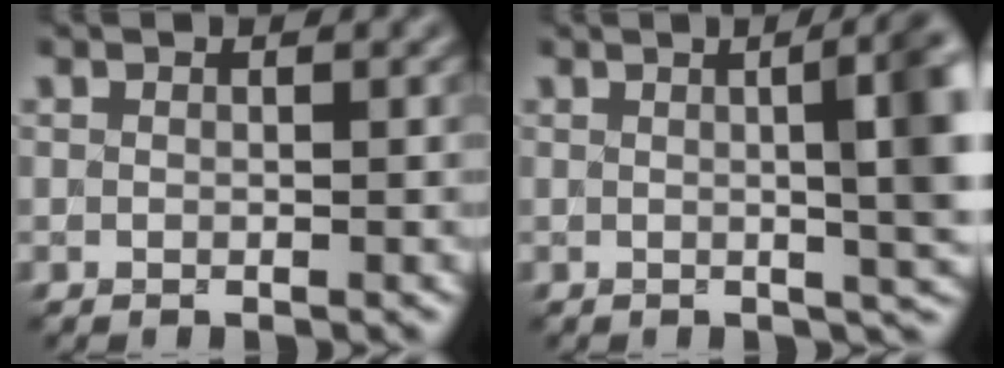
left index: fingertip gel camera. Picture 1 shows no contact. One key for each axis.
{"total": 9.2, "fx": 0.9, "fy": 2.7, "fz": 8.8, "tx": -0.070, "ty": 0.018, "tz": 0.004}